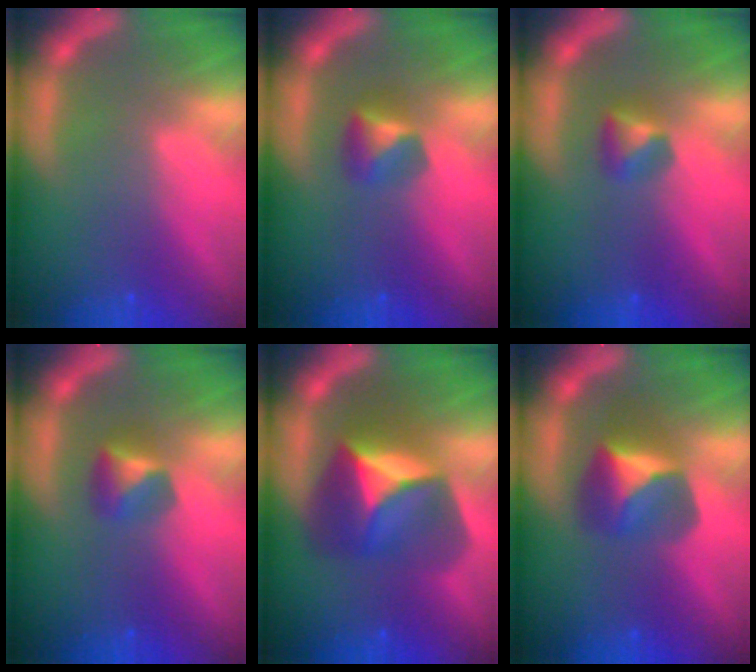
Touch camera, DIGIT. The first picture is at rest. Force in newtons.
{"total": 2.4}
{"total": 1.9}
{"total": 2.4}
{"total": 7.9}
{"total": 4.4}